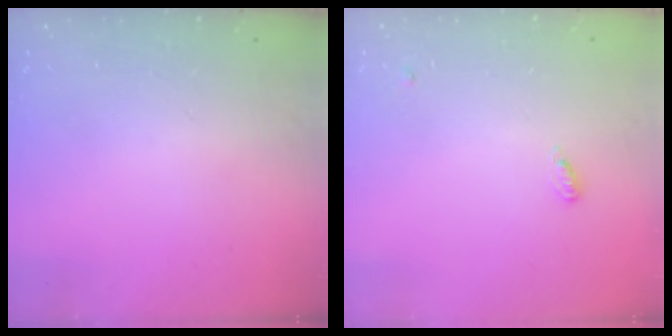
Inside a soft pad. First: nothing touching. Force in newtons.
{"total": 4.0, "press": 3.9, "slide": 0.7}